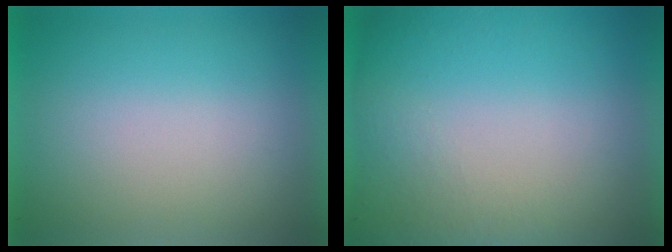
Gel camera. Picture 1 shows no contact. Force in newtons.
{"total": 5.9}